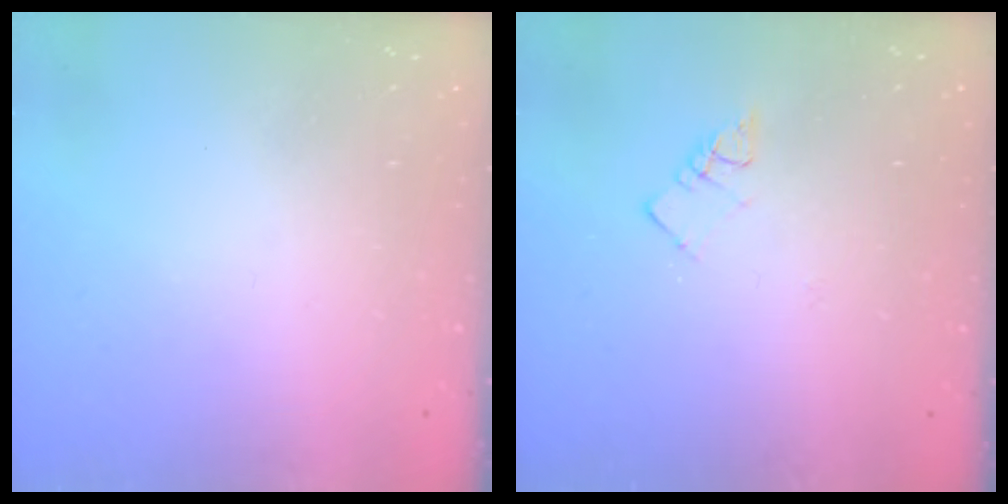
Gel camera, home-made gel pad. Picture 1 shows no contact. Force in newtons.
{"total": 3.6, "press": 3.6, "slide": 0.3}